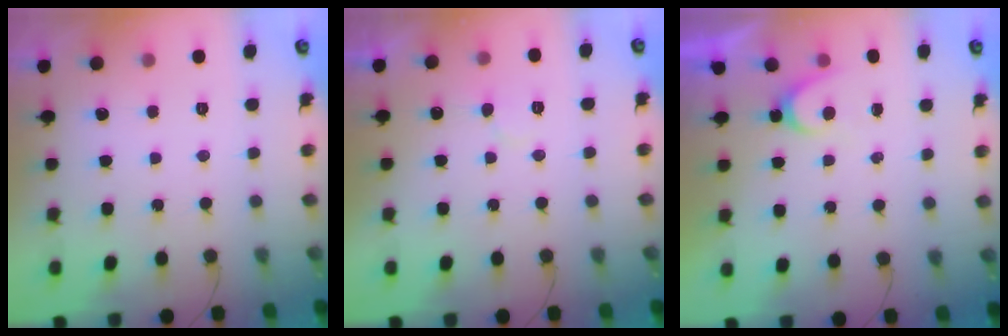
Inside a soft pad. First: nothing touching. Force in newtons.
{"total": 6.3, "press": 6.3, "slide": 0.4}
{"total": 3.5, "press": 3.5, "slide": 0.3}